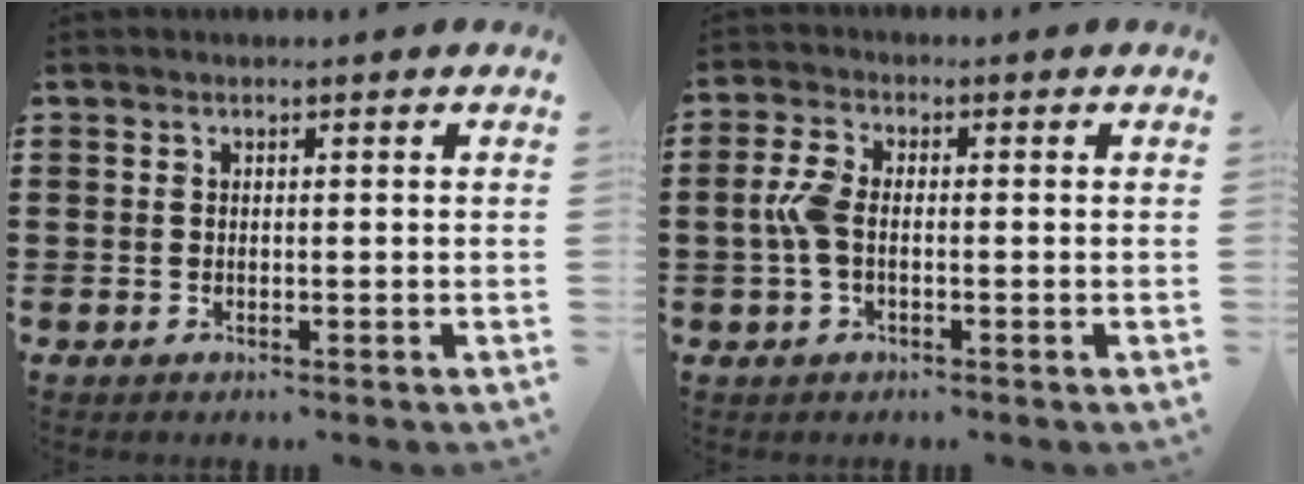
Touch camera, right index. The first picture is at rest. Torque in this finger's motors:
{"motor_torque": [0.98, -0.11, 0.50, 0.14]}